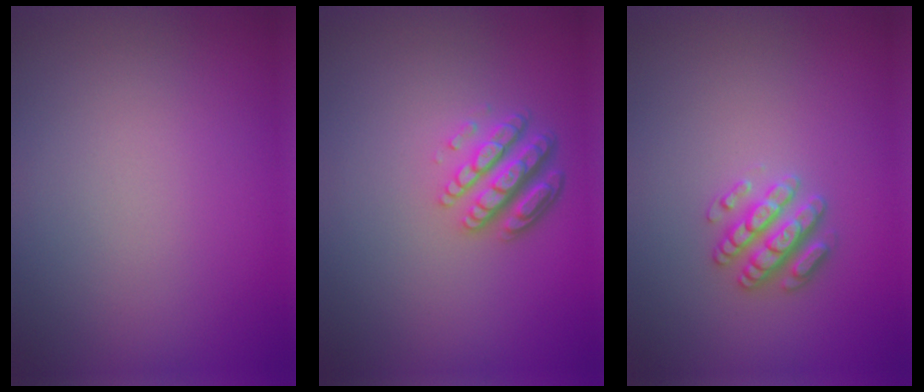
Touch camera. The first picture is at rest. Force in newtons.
{"total": 4.4, "press": 3.2, "slide": 3.0}
{"total": 2.8, "press": 2.7, "slide": 0.6}